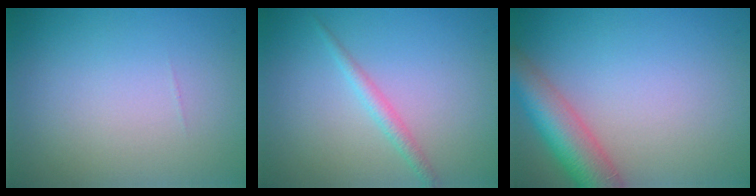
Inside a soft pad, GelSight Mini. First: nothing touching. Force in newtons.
{"total": 1.5, "press": 1.5, "slide": 0.0}
{"total": 6.0, "press": 6.0, "slide": 0.4}